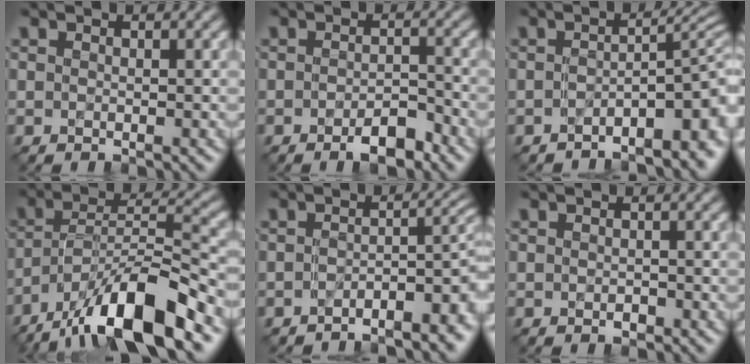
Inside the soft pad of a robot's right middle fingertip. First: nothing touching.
{"total": 2.9, "force": [-1.8, 0.9, 2.0], "torque": [-0.030, 0.003, -0.030]}
{"total": 6.9, "force": [-3.5, 2.2, 5.6], "torque": [-0.061, 0.002, -0.049]}
{"total": 12.4, "force": [-8.3, 3.3, 8.5], "torque": [-0.142, 0.016, -0.154]}
{"total": 5.5, "force": [-3.3, 1.8, 4.0], "torque": [-0.047, 0.000, -0.046]}
{"total": 0.6, "force": [-0.3, 0.4, 0.4], "torque": [-0.006, -0.001, -0.004]}